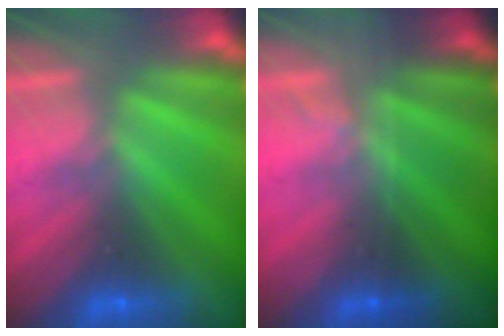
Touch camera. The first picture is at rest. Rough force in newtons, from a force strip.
{"total": 1.6}